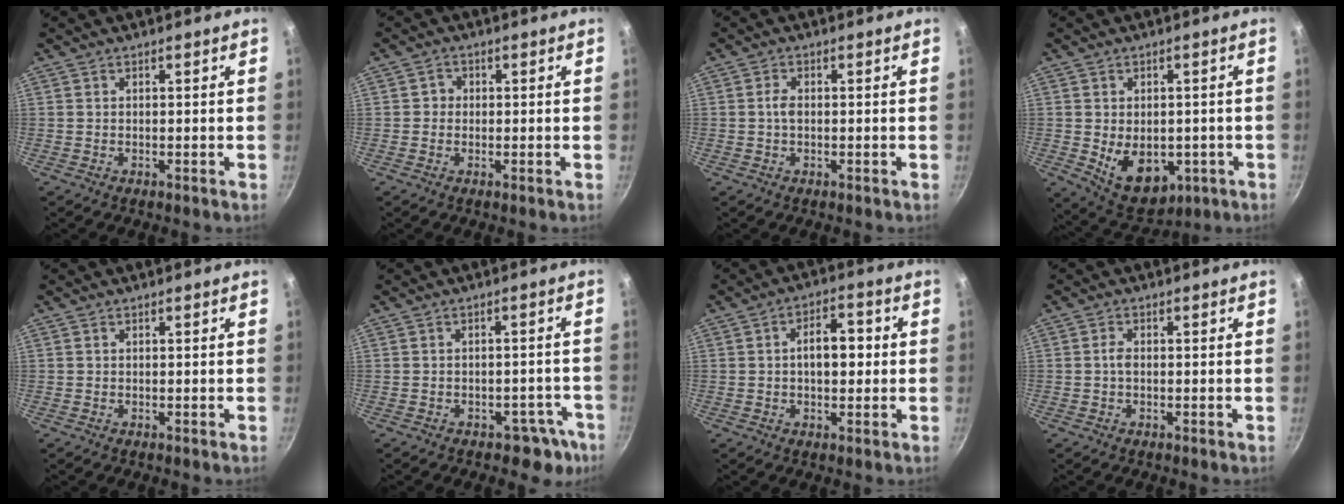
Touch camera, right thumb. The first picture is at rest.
{"total": 1.9, "force": [-0.1, 1.8, 0.7], "torque": [0.003, 0.006, -0.006]}
{"total": 1.8, "force": [-0.1, 1.1, 1.5], "torque": [-0.028, 0.001, -0.005]}
{"total": 11.1, "force": [-2.6, 7.4, 7.8], "torque": [-0.098, -0.005, -0.019]}
{"total": 0.0}
{"total": 5.5, "force": [-3.8, 3.4, 2.1], "torque": [-0.006, 0.038, -0.046]}
{"total": 7.4, "force": [0.4, 4.2, 6.0], "torque": [-0.075, 0.016, 0.000]}
{"total": 1.5, "force": [-0.2, 0.9, 1.2], "torque": [-0.020, 0.003, -0.005]}